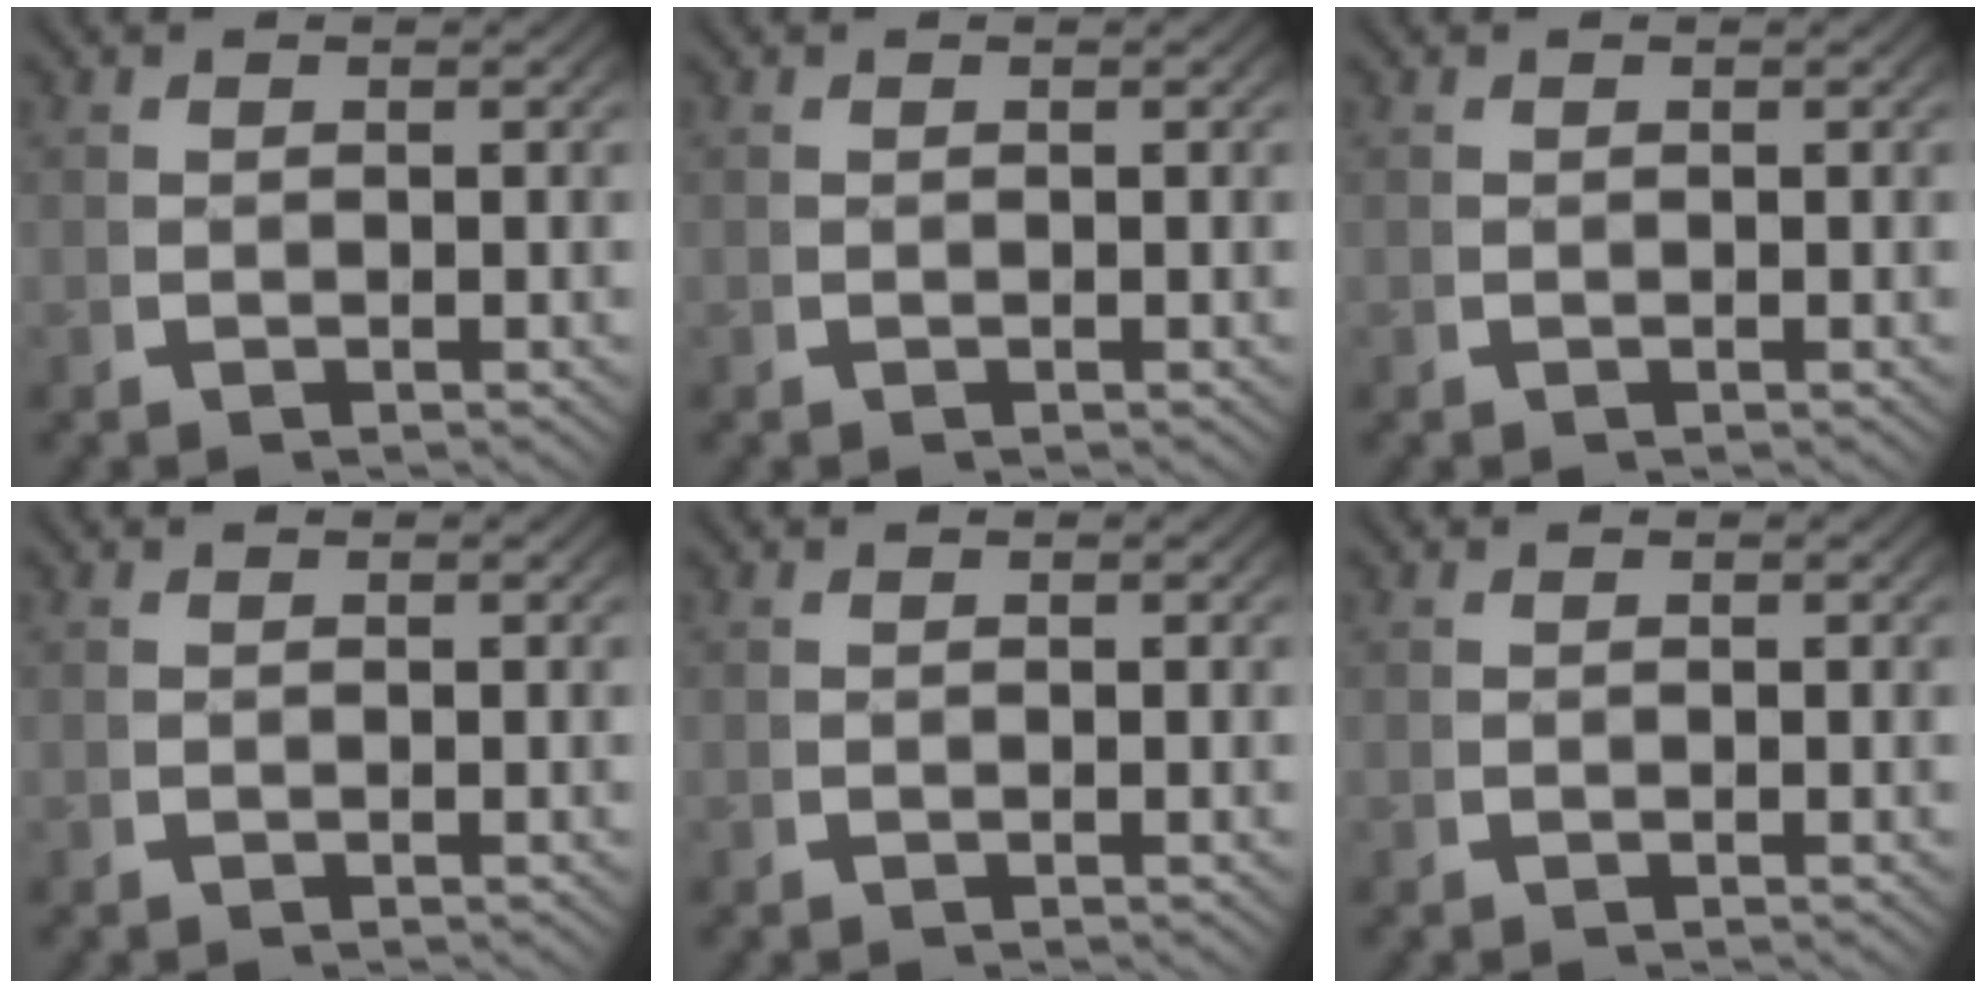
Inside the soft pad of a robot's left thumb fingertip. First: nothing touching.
{"total": 0.0}
{"total": 0.0}
{"total": 0.0}
{"total": 0.0}
{"total": 0.0}